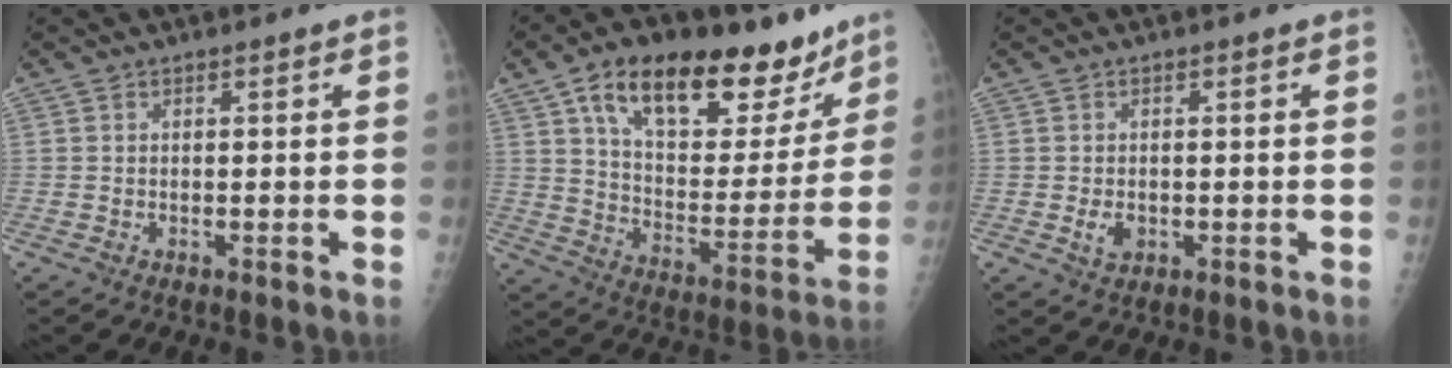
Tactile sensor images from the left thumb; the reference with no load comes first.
{"total": 26.7, "force": [16.5, 12.7, 16.6], "torque": [-0.205, -0.040, 0.261]}
{"total": 2.6, "force": [-0.5, 1.9, 1.7], "torque": [-0.026, -0.001, -0.003]}